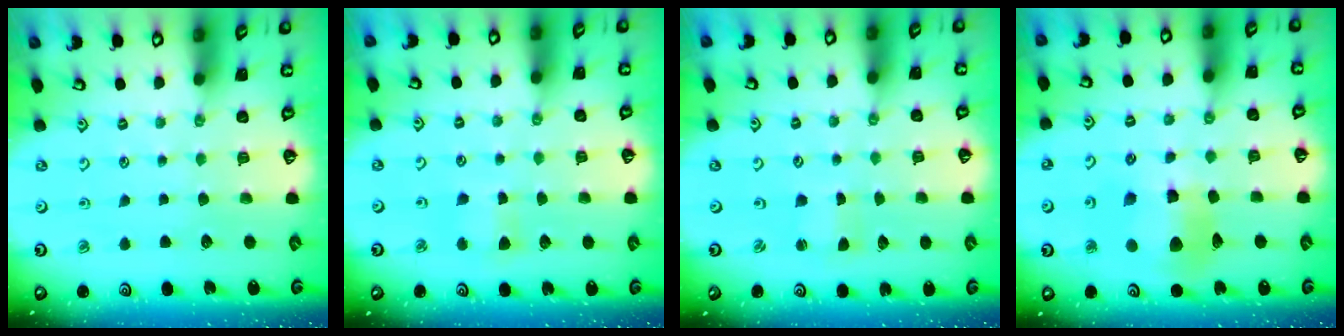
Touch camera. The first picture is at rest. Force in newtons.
{"total": 3.9, "press": 3.9, "slide": 0.5}
{"total": 1.0, "press": 1.0, "slide": 0.0}
{"total": 12.1, "press": 12.0, "slide": 1.6}